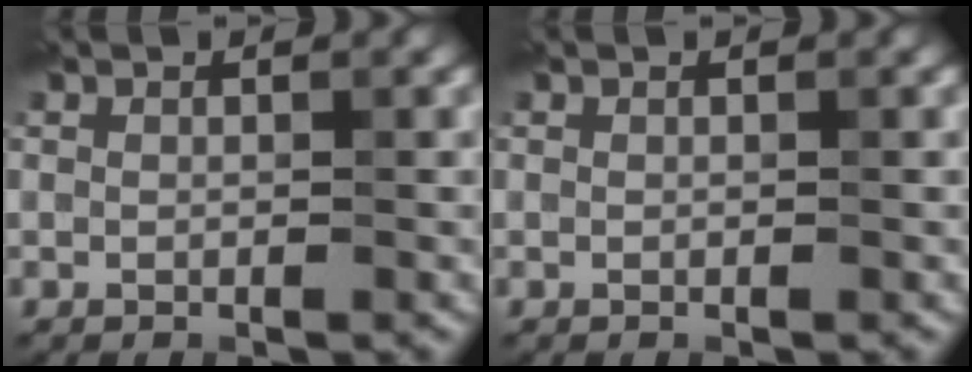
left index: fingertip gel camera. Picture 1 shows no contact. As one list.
[{"total": 0.0}]